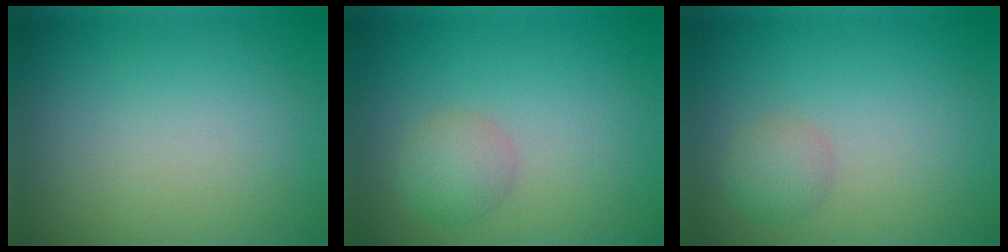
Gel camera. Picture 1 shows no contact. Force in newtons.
{"total": 2.3, "press": 2.3, "slide": 0.1}
{"total": 1.9, "press": 1.8, "slide": 0.1}